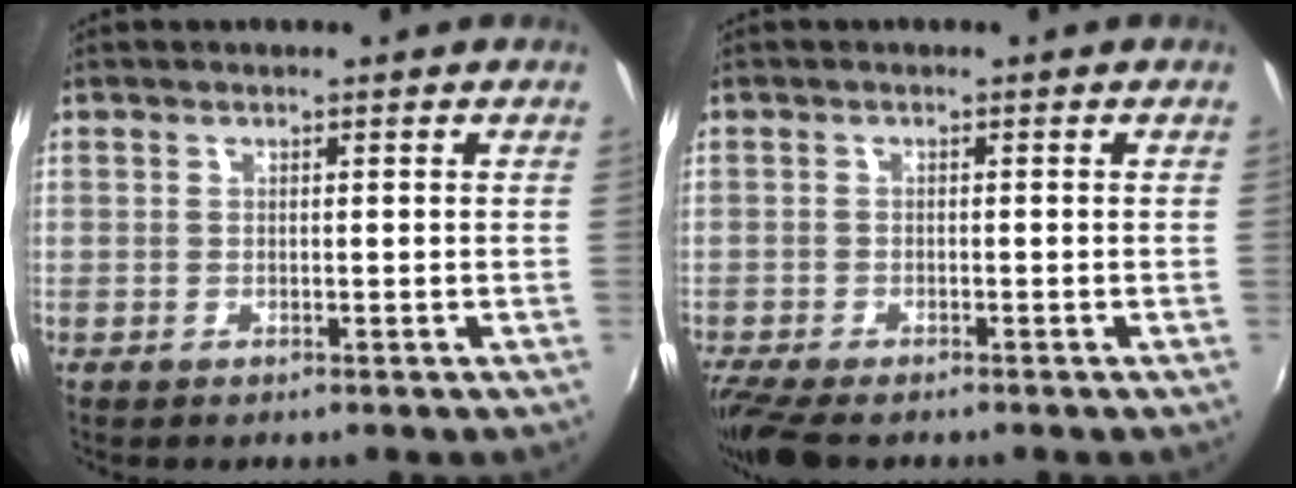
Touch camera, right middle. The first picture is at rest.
{"total": 6.5, "force": [-5.1, 1.6, 3.7], "torque": [-0.090, -0.036, -0.096]}